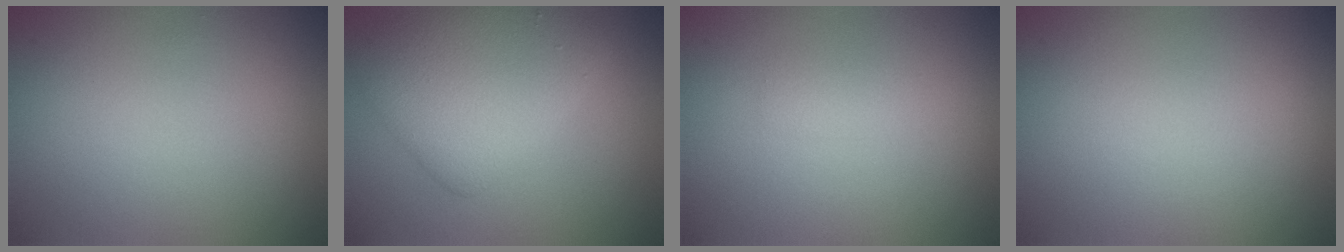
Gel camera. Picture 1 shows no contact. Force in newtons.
{"total": 5.4, "press": 5.4, "slide": 0.2}
{"total": 1.0, "press": 1.0, "slide": 0.1}
{"total": 0.0}